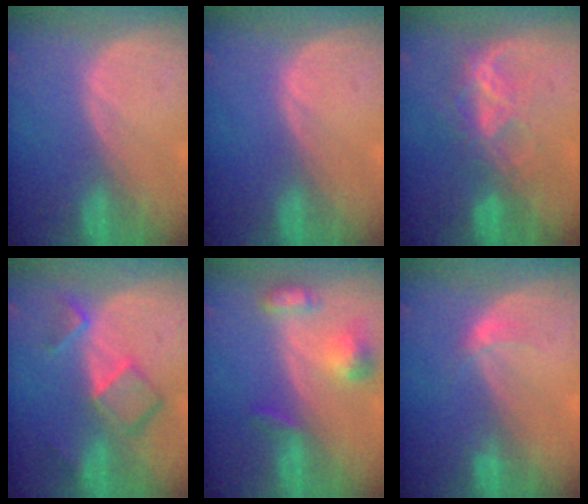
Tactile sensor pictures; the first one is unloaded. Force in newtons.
{"total": 0.0}
{"total": 6.8, "press": 6.0, "slide": 3.2}
{"total": 7.2, "press": 6.2, "slide": 3.6}
{"total": 5.7, "press": 5.4, "slide": 2.0}
{"total": 1.7, "press": 1.7, "slide": 0.2}